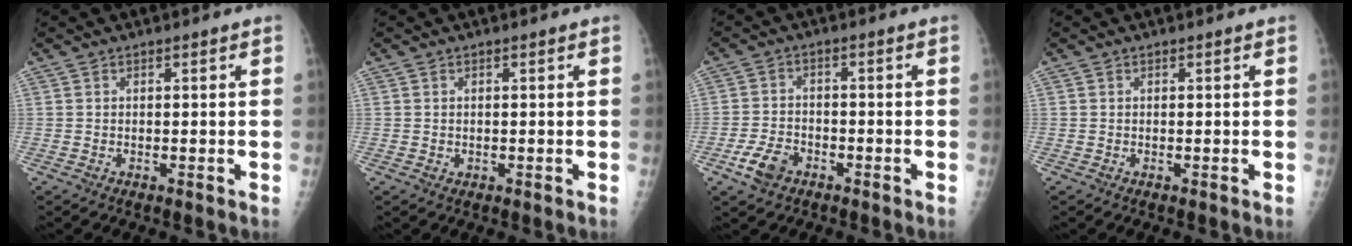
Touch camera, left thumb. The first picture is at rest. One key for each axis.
{"total": 0.5, "fx": 0.0, "fy": 0.5, "fz": 0.2, "tx": 0.000, "ty": 0.000, "tz": 0.001}
{"total": 5.5, "fx": -3.0, "fy": 3.6, "fz": 2.9, "tx": -0.055, "ty": 0.015, "tz": -0.054}
{"total": 0.0}